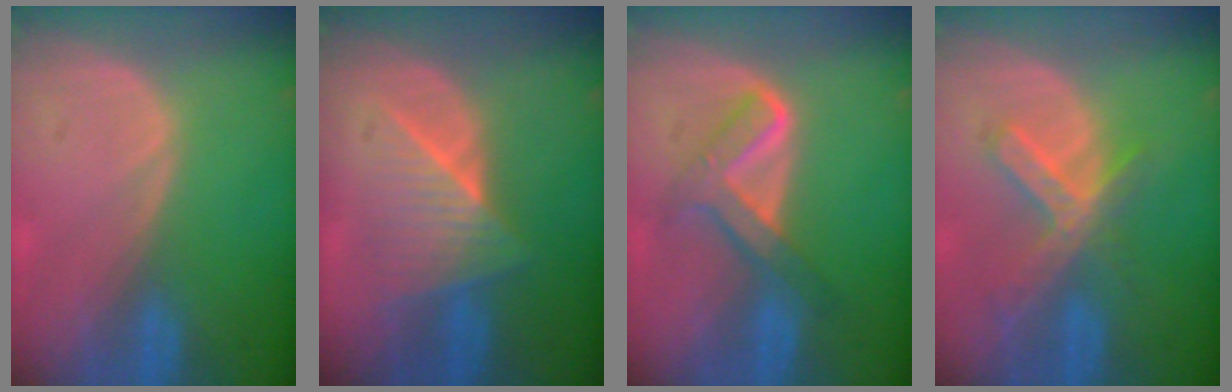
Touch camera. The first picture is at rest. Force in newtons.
{"total": 6.5, "press": 6.4, "slide": 1.0}
{"total": 5.7, "press": 5.7, "slide": 0.3}
{"total": 6.9, "press": 5.9, "slide": 3.5}